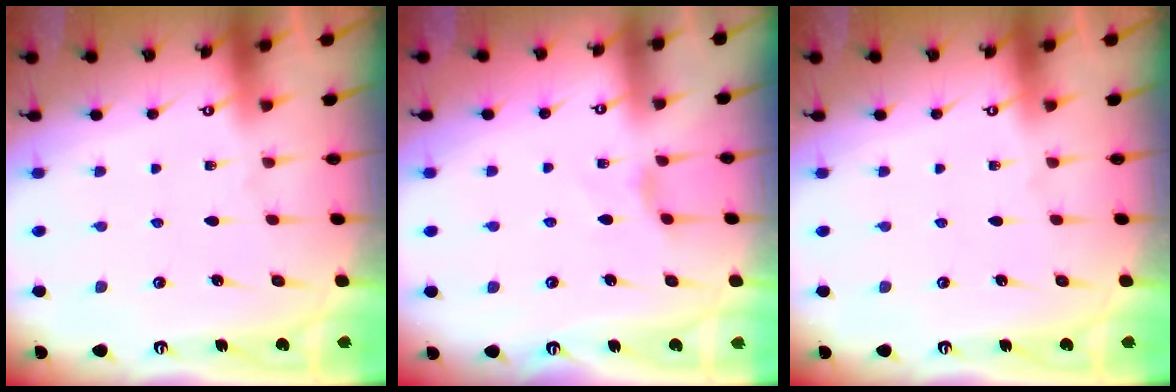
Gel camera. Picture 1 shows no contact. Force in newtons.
{"total": 2.7, "press": 2.6, "slide": 0.5}
{"total": 0.0}